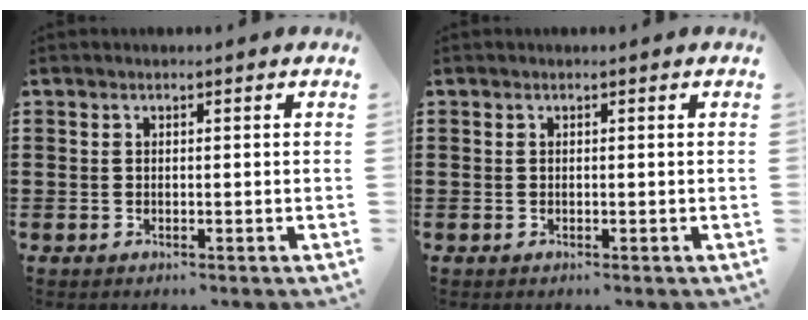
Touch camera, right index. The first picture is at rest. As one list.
[{"total": 0.0}]